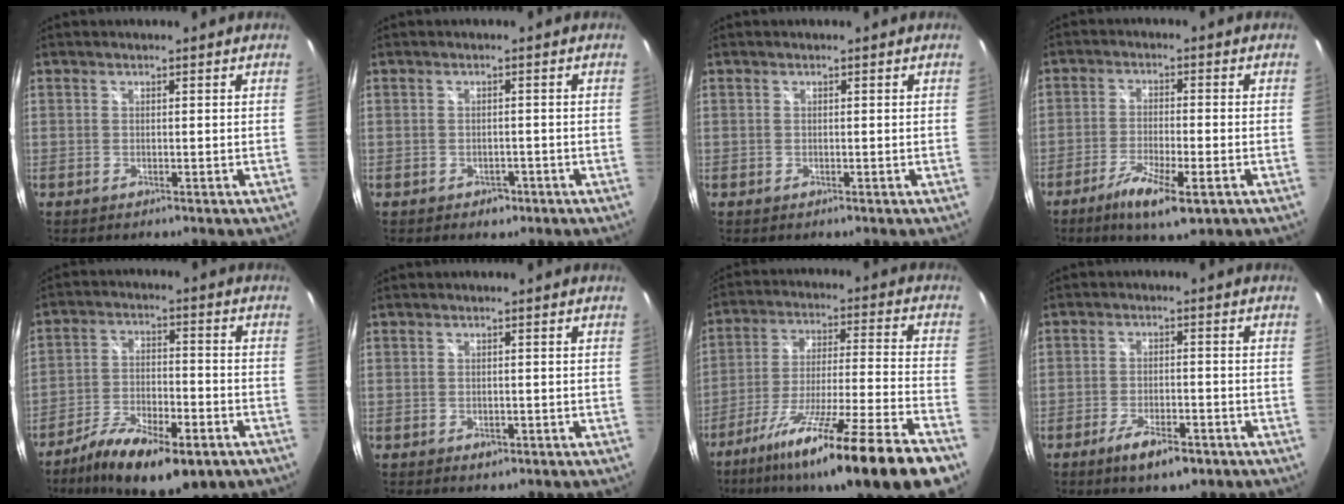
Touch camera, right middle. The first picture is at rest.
{"total": 2.5, "force": [-1.3, 1.9, 0.8], "torque": [-0.018, -0.002, -0.014]}
{"total": 0.0}
{"total": 8.6, "force": [-4.9, 1.8, 6.8], "torque": [-0.146, -0.020, -0.086]}
{"total": 16.5, "force": [-10.7, 6.0, 11.0], "torque": [-0.204, -0.030, -0.171]}
{"total": 1.6, "force": [-0.7, 1.2, 0.7], "torque": [-0.011, -0.004, -0.009]}
{"total": 22.6, "force": [-16.3, -0.8, 15.7], "torque": [-0.266, -0.065, -0.262]}
{"total": 6.8, "force": [-4.3, 2.3, 4.7], "torque": [-0.102, -0.010, -0.068]}